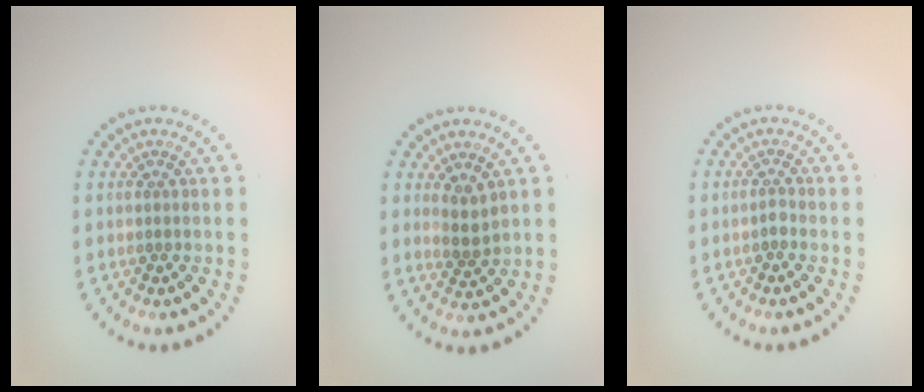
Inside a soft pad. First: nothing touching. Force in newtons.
{"total": 1.8, "press": 1.5, "slide": 1.0}
{"total": 0.8, "press": 0.5, "slide": 0.6}